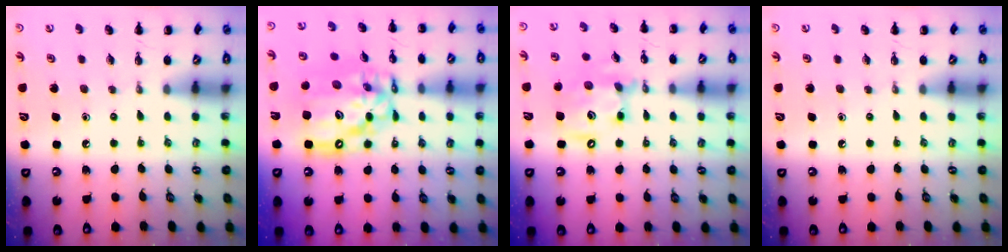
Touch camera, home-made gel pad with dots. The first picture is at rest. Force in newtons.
{"total": 17.4, "press": 16.8, "slide": 4.6}
{"total": 14.0, "press": 13.6, "slide": 3.4}
{"total": 0.0}